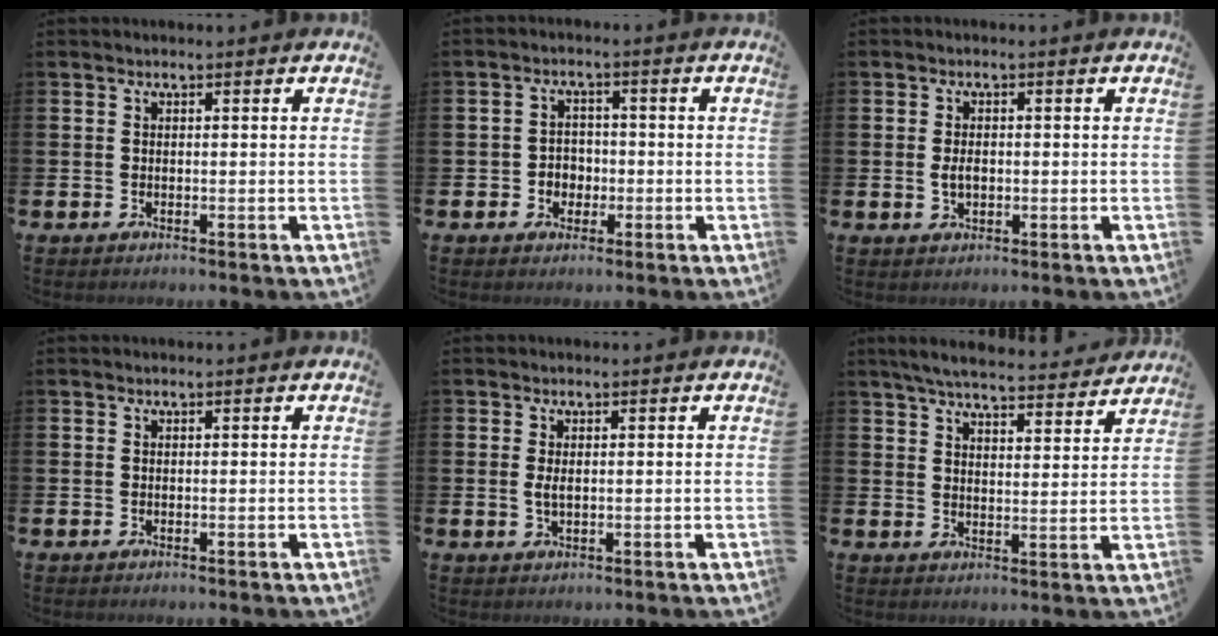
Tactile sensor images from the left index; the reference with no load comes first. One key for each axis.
{"total": 2.8, "fx": -0.8, "fy": 2.5, "fz": 0.9, "tx": -0.023, "ty": 0.006, "tz": -0.021}
{"total": 2.0, "fx": -0.1, "fy": 1.2, "fz": 1.5, "tx": -0.022, "ty": 0.002, "tz": -0.005}
{"total": 0.0}
{"total": 1.5, "fx": 0.2, "fy": 0.7, "fz": 1.3, "tx": -0.026, "ty": 0.003, "tz": 0.002}
{"total": 6.3, "fx": 6.1, "fy": 0.7, "fz": 1.7, "tx": -0.041, "ty": -0.038, "tz": 0.105}